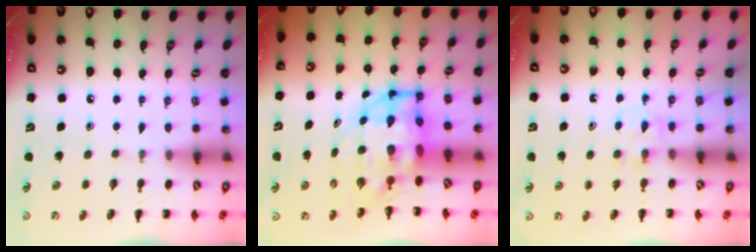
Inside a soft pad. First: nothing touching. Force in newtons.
{"total": 7.1, "press": 6.8, "slide": 1.9}
{"total": 4.1, "press": 3.9, "slide": 1.4}